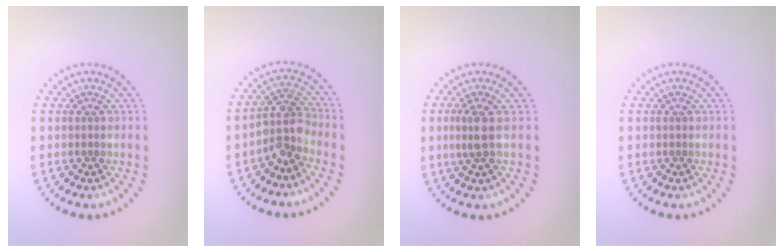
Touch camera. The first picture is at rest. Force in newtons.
{"total": 3.1, "press": 2.5, "slide": 1.9}
{"total": 2.0, "press": 1.8, "slide": 1.0}
{"total": 0.0}